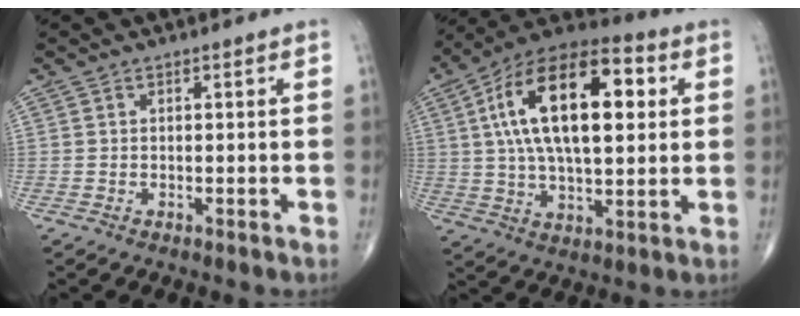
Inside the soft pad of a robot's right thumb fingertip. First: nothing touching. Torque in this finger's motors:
{"motor_torque": [0.75, 2.55, 2.08, 0.69, 0.72]}